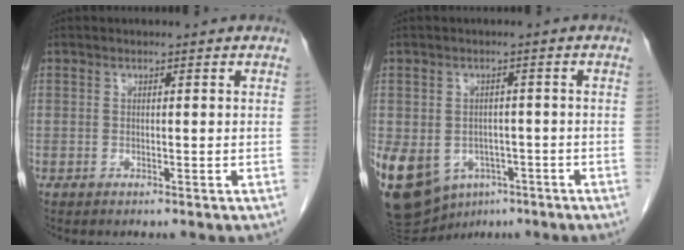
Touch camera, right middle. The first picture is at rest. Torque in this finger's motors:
{"motor_torque": [0.75, 0.20, 1.05, 0.21]}